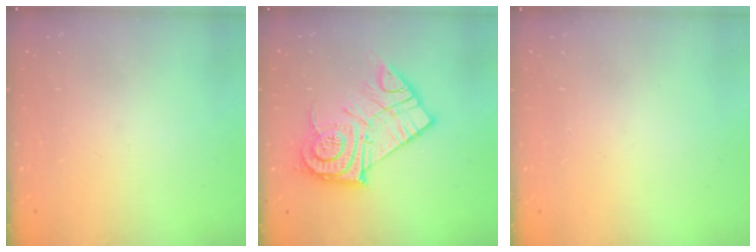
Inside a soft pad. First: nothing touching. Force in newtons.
{"total": 16.0, "press": 16.0, "slide": 1.2}
{"total": 1.7, "press": 1.7, "slide": 0.1}